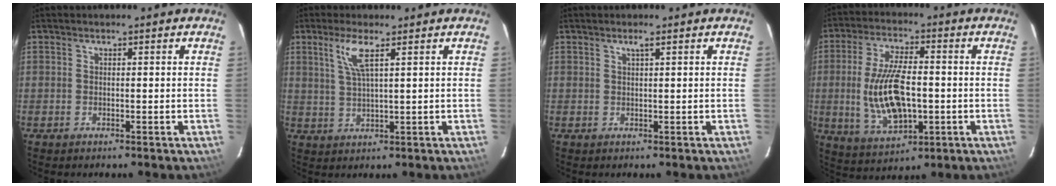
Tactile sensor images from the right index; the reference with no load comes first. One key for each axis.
{"total": 4.9, "fx": 2.4, "fy": 0.4, "fz": 4.2, "tx": -0.087, "ty": -0.001, "tz": 0.052}
{"total": 1.0, "fx": 0.6, "fy": -0.1, "fz": 0.8, "tx": -0.012, "ty": 0.003, "tz": 0.011}
{"total": 13.8, "fx": -1.5, "fy": 6.3, "fz": 12.1, "tx": -0.241, "ty": -0.005, "tz": -0.017}